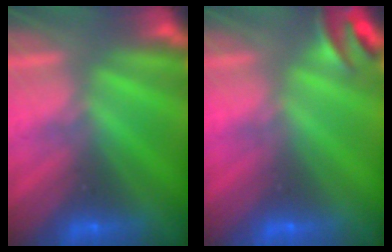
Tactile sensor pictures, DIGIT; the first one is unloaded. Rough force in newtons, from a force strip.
{"total": 2.7}